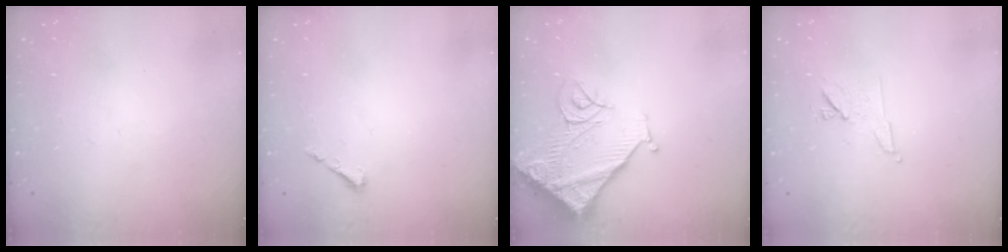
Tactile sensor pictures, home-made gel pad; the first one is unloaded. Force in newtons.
{"total": 3.2, "press": 3.1, "slide": 0.5}
{"total": 17.1, "press": 17.0, "slide": 1.8}
{"total": 7.5, "press": 7.4, "slide": 1.3}